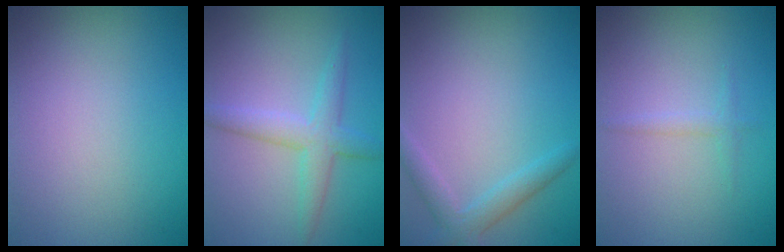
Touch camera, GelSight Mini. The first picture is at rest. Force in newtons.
{"total": 3.3, "press": 3.3, "slide": 0.0}
{"total": 2.4, "press": 2.4, "slide": 0.1}
{"total": 0.9, "press": 0.9, "slide": 0.0}